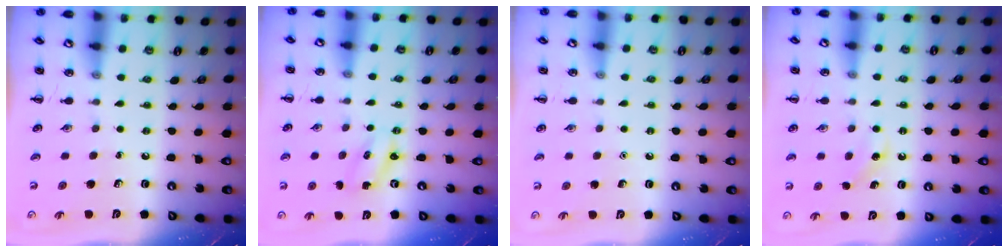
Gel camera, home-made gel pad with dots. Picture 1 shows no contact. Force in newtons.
{"total": 2.4, "press": 2.3, "slide": 0.5}
{"total": 1.5, "press": 1.5, "slide": 0.1}
{"total": 3.1, "press": 3.0, "slide": 0.8}